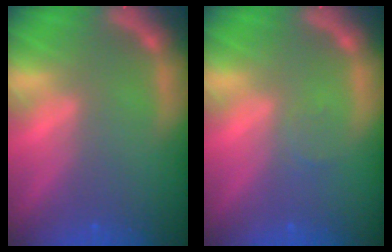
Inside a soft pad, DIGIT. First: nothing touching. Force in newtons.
{"total": 1.0}